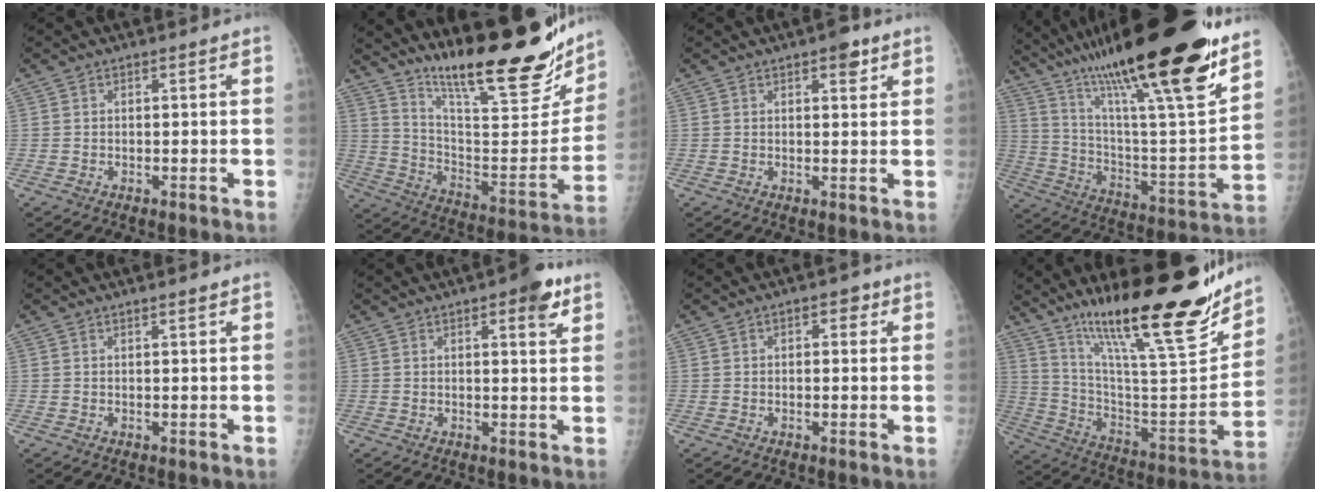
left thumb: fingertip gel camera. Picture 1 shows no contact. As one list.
[{"total": 27.6, "force": [20.7, 5.4, 17.4], "torque": [-0.237, -0.114, 0.317]}, {"total": 3.5, "force": [2.1, 1.5, 2.4], "torque": [-0.019, -0.007, 0.024]}, {"total": 33.3, "force": [22.5, 5.4, 23.9], "torque": [-0.373, -0.060, 0.371]}, {"total": 0.9, "force": [0.7, 0.1, 0.6], "torque": [-0.007, -0.004, 0.012]}, {"total": 5.3, "force": [2.9, 1.7, 4.1], "torque": [-0.044, -0.011, 0.031]}, {"total": 2.7, "force": [1.0, 1.7, 1.8], "torque": [-0.007, 0.002, 0.009]}, {"total": 28.4, "force": [19.9, 5.0, 19.6], "torque": [-0.288, -0.084, 0.330]}]